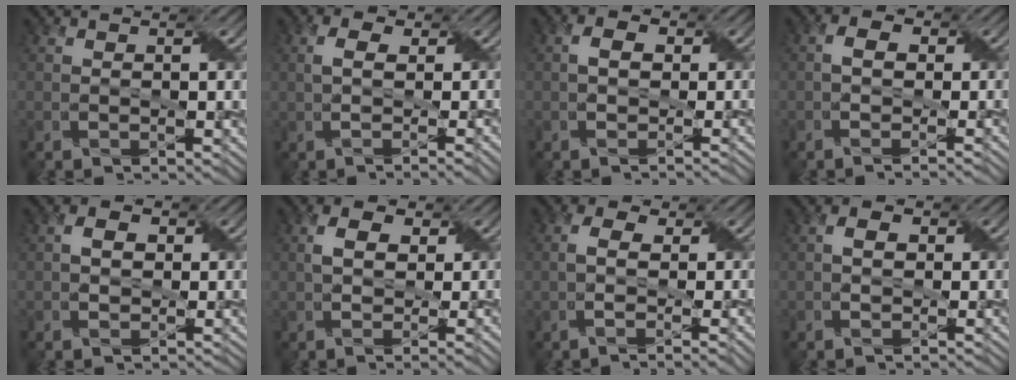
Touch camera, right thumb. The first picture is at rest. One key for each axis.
{"total": 4.3, "fx": 0.0, "fy": 1.4, "fz": 4.0, "tx": -0.057, "ty": 0.009, "tz": -0.008}
{"total": 2.8, "fx": -0.6, "fy": 1.8, "fz": 2.0, "tx": -0.030, "ty": 0.001, "tz": -0.011}
{"total": 3.0, "fx": -1.1, "fy": 1.4, "fz": 2.4, "tx": -0.042, "ty": 0.003, "tz": -0.018}
{"total": 2.7, "fx": -0.6, "fy": 2.1, "fz": 1.5, "tx": -0.028, "ty": 0.000, "tz": -0.012}
{"total": 4.2, "fx": 0.1, "fy": 1.7, "fz": 3.9, "tx": -0.059, "ty": 0.004, "tz": -0.002}
{"total": 4.1, "fx": -0.8, "fy": 1.4, "fz": 3.8, "tx": -0.057, "ty": 0.003, "tz": -0.022}
{"total": 2.2, "fx": -0.8, "fy": 1.4, "fz": 1.5, "tx": -0.026, "ty": 0.004, "tz": -0.012}